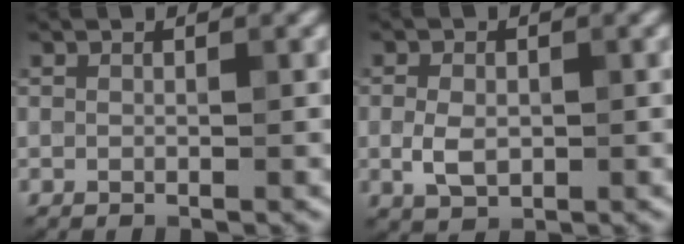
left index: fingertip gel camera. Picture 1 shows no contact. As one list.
[{"total": 2.6, "force": [-0.3, 1.7, 2.0], "torque": [-0.046, 0.001, -0.007]}]